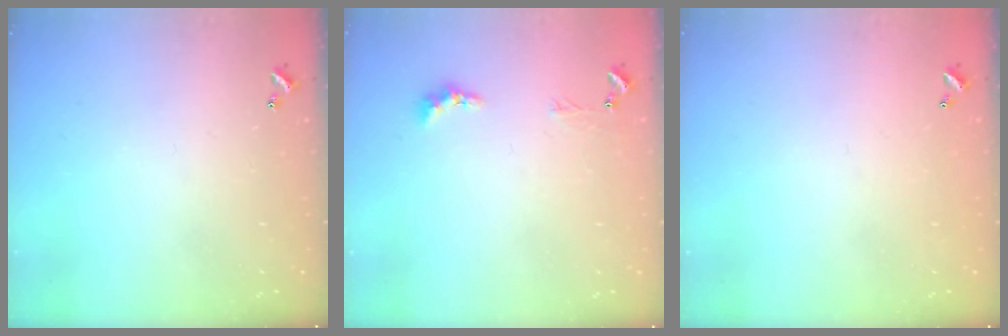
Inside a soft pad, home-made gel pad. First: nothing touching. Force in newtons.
{"total": 1.3, "press": 1.1, "slide": 0.5}
{"total": 2.8, "press": 2.8, "slide": 0.1}